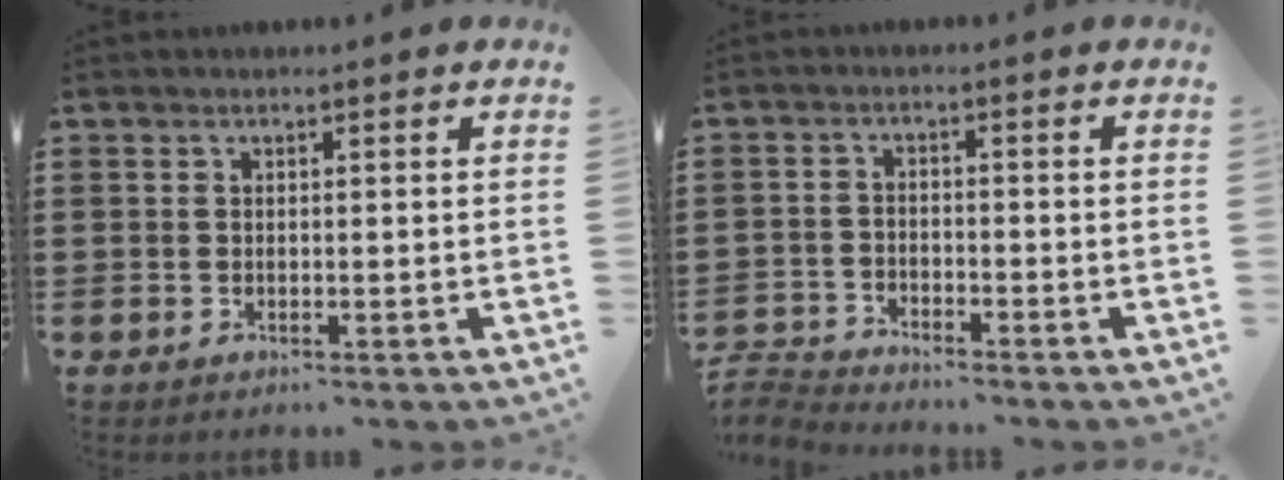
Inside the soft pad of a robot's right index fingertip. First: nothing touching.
{"total": 3.2, "force": [-3.2, 0.1, -0.1], "torque": [-0.013, -0.003, -0.073]}